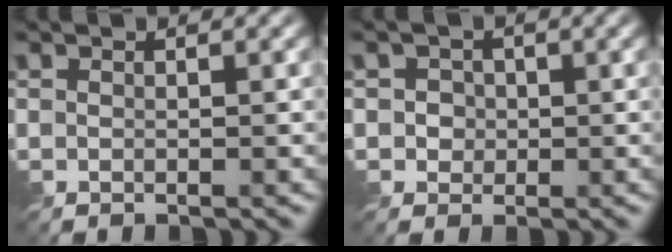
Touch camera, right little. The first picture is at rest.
{"total": 2.4, "force": [0.4, 2.2, 0.8], "torque": [-0.013, 0.005, 0.006]}